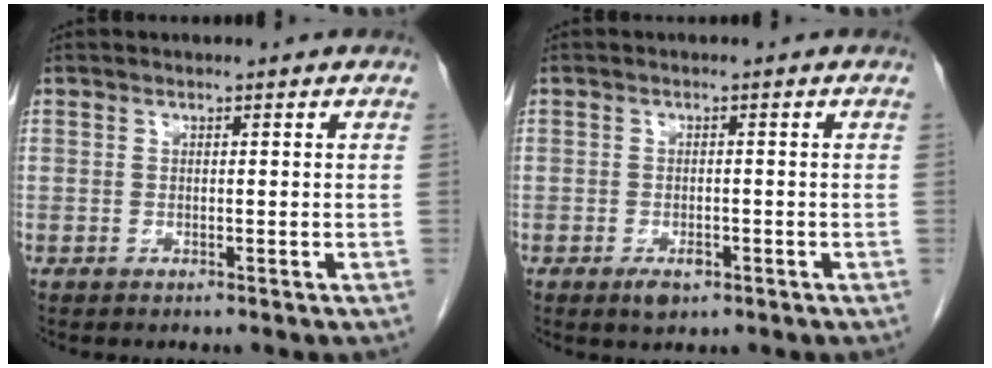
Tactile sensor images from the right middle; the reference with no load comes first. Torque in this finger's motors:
{"motor_torque": [0.65, -0.26, -0.01, 0.01]}